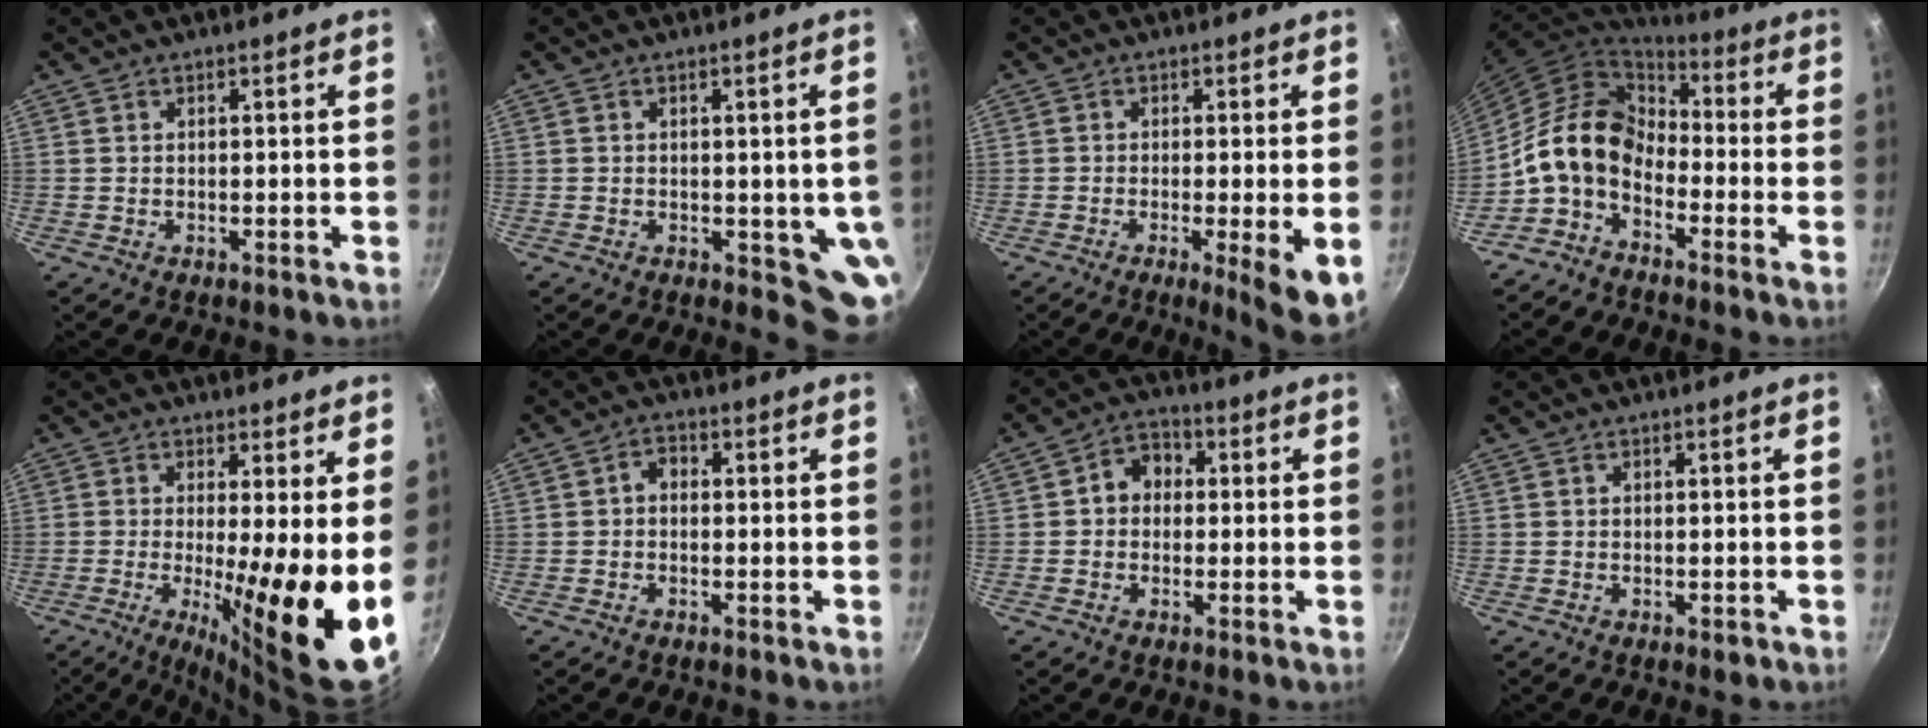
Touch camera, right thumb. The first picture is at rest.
{"total": 6.9, "force": [-0.9, 3.5, 5.9], "torque": [-0.046, -0.011, -0.008]}
{"total": 7.1, "force": [-1.8, 0.7, 6.8], "torque": [-0.103, -0.007, -0.024]}
{"total": 12.0, "force": [-3.5, 8.4, 7.9], "torque": [-0.122, 0.049, -0.089]}
{"total": 15.8, "force": [-0.5, 3.0, 15.5], "torque": [-0.220, -0.035, -0.004]}
{"total": 2.4, "force": [-0.4, 1.9, 1.5], "torque": [-0.024, 0.011, -0.013]}
{"total": 6.1, "force": [0.5, 5.1, 3.3], "torque": [-0.020, 0.015, -0.006]}
{"total": 1.0, "force": [-0.5, 0.6, 0.7], "torque": [-0.009, 0.002, -0.007]}